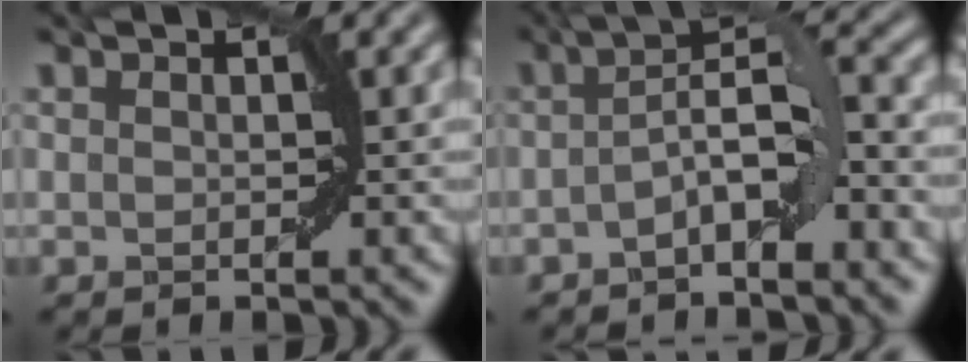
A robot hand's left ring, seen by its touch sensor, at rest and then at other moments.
{"total": 4.6, "force": [-1.6, 1.2, 4.2], "torque": [-0.071, 0.016, -0.037]}